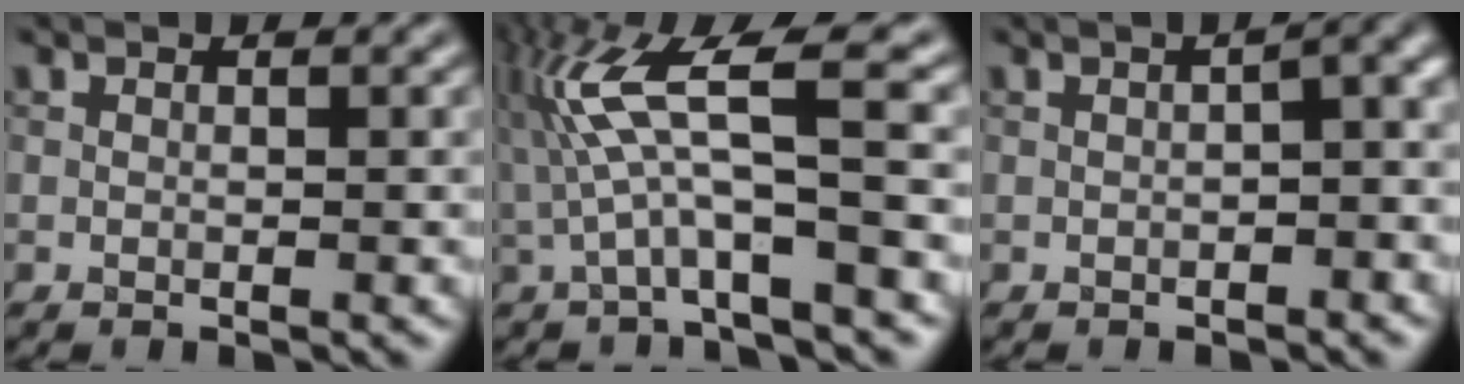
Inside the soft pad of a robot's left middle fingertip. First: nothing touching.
{"total": 7.2, "force": [-0.1, 1.1, 7.1], "torque": [-0.151, 0.021, -0.008]}
{"total": 2.9, "force": [-0.6, 0.8, 2.8], "torque": [-0.042, 0.011, -0.012]}